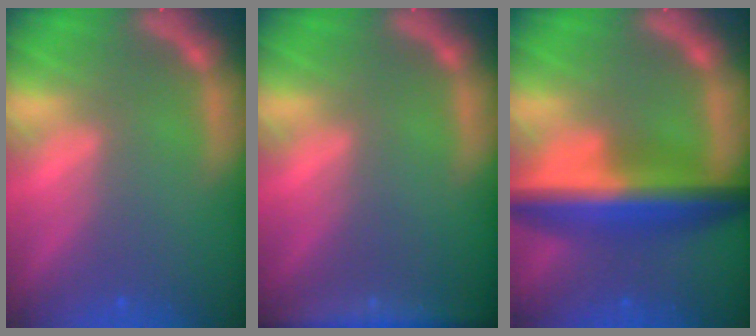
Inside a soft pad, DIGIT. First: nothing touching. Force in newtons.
{"total": 5.0}
{"total": 9.0}